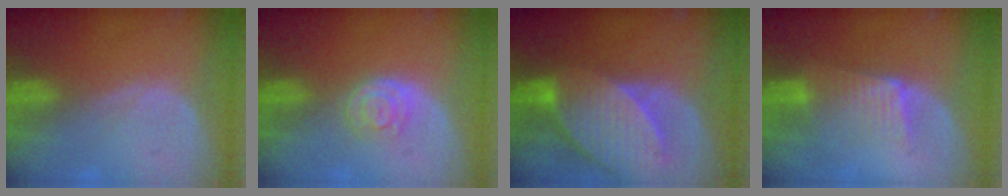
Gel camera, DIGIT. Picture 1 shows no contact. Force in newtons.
{"total": 3.6, "press": 3.5, "slide": 1.1}
{"total": 10.6, "press": 9.3, "slide": 5.0}
{"total": 5.7, "press": 5.4, "slide": 1.8}